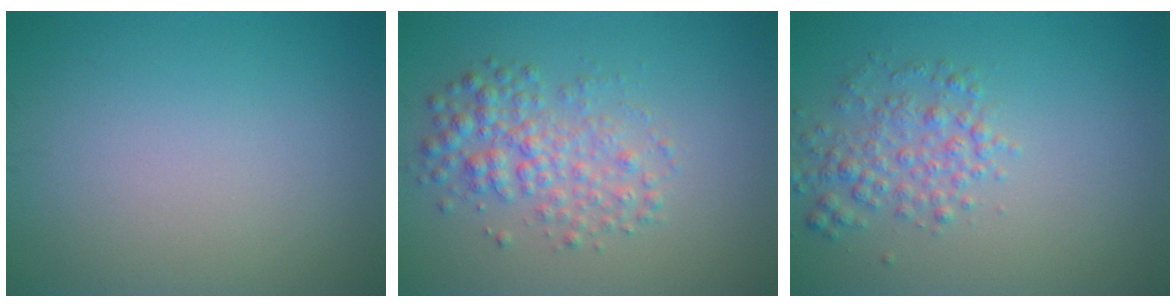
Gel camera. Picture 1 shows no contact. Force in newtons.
{"total": 3.8, "press": 3.8, "slide": 0.0}
{"total": 2.9, "press": 2.9, "slide": 0.1}